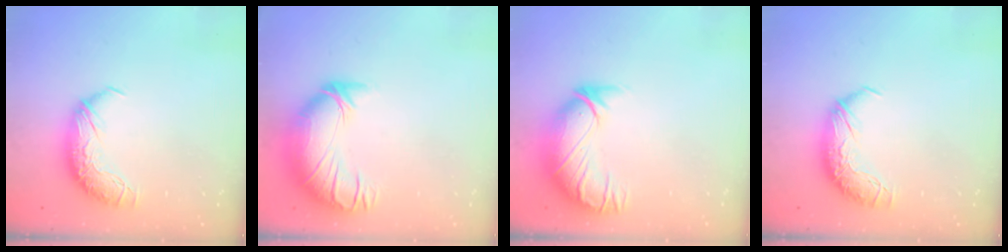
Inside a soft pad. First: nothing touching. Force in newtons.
{"total": 3.8, "press": 2.1, "slide": 3.1}
{"total": 3.0, "press": 0.3, "slide": 3.0}
{"total": 0.0}